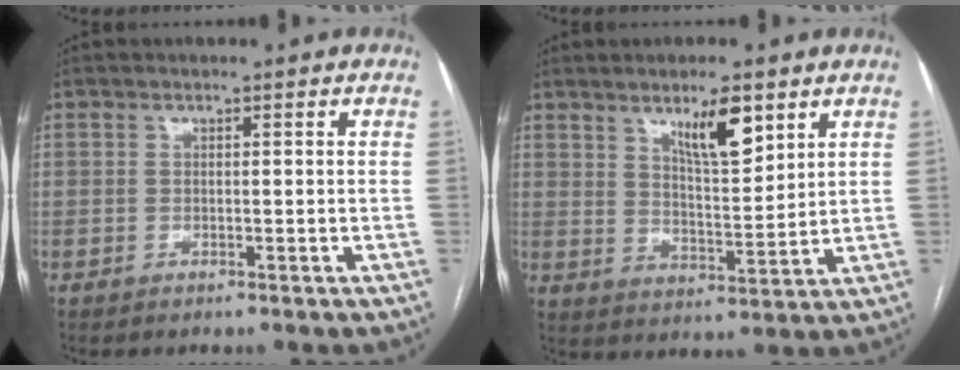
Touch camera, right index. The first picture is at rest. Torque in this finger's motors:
{"motor_torque": [0.36, 0.36, 0.26, 0.07]}